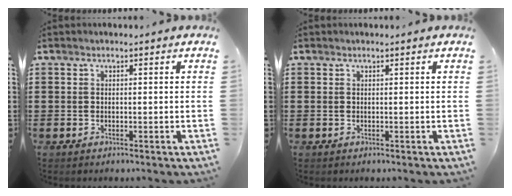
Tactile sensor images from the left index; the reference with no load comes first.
{"total": 0.0}